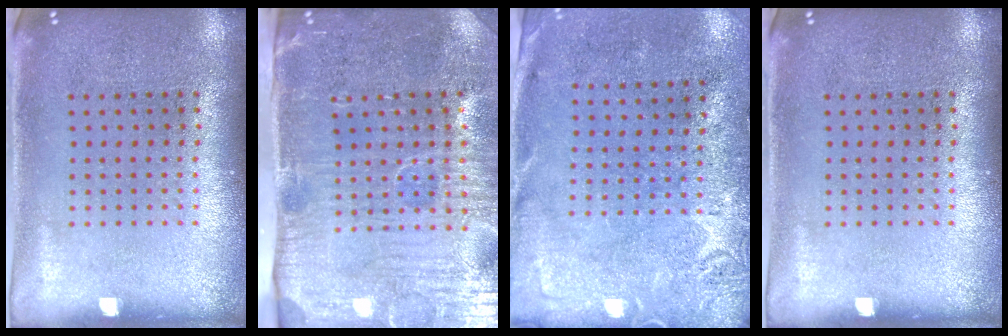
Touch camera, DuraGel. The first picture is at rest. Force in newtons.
{"total": 5.1, "press": 4.4, "slide": 2.7}
{"total": 2.8, "press": 2.2, "slide": 1.7}
{"total": 0.0}